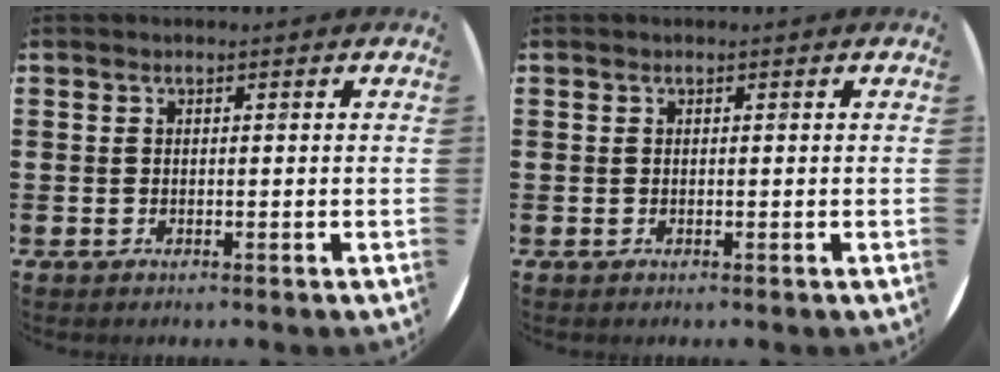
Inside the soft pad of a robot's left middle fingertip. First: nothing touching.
{"total": 0.0}